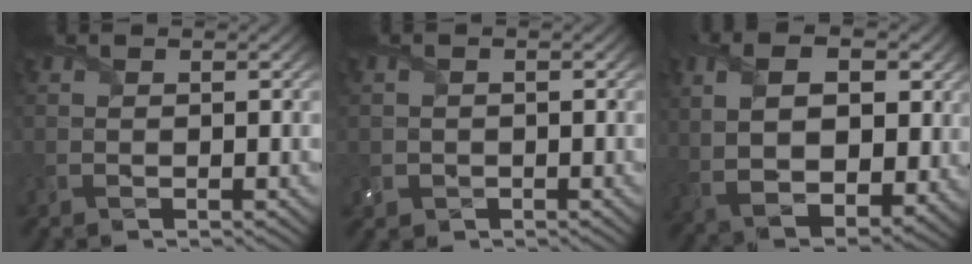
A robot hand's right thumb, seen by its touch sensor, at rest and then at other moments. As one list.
[{"total": 1.4, "force": [-0.5, 1.2, -0.1], "torque": [-0.005, -0.005, -0.013]}, {"total": 12.4, "force": [2.0, 7.5, 9.6], "torque": [-0.192, -0.007, 0.040]}]